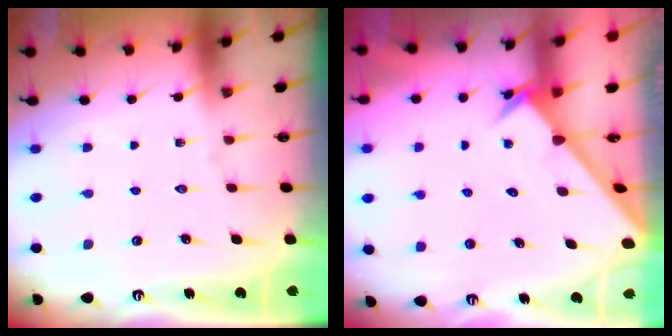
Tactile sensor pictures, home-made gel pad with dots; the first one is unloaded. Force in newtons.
{"total": 2.5, "press": 2.5, "slide": 0.2}